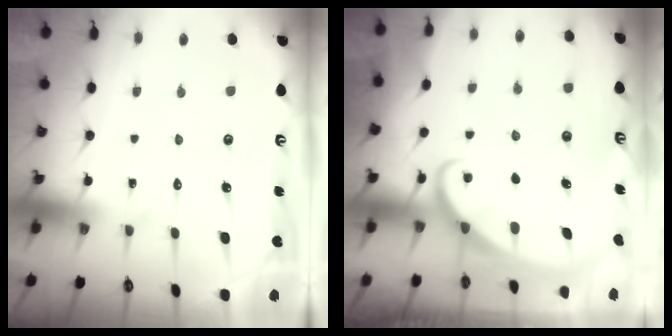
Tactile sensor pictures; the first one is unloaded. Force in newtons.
{"total": 2.1, "press": 2.1, "slide": 0.4}